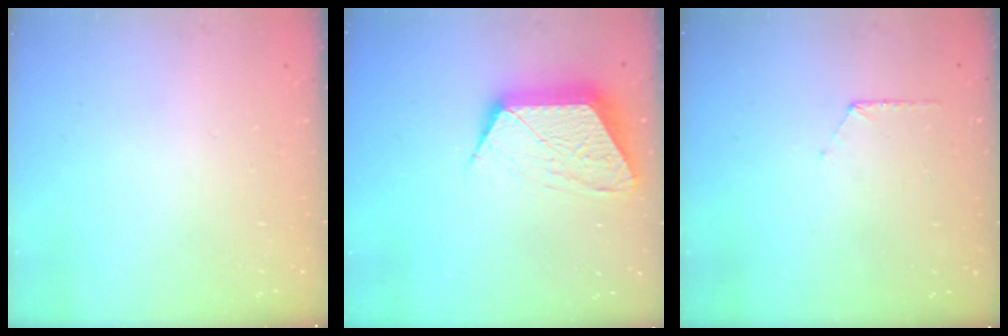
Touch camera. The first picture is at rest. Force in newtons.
{"total": 12.3, "press": 12.2, "slide": 0.7}
{"total": 5.9, "press": 5.9, "slide": 0.6}